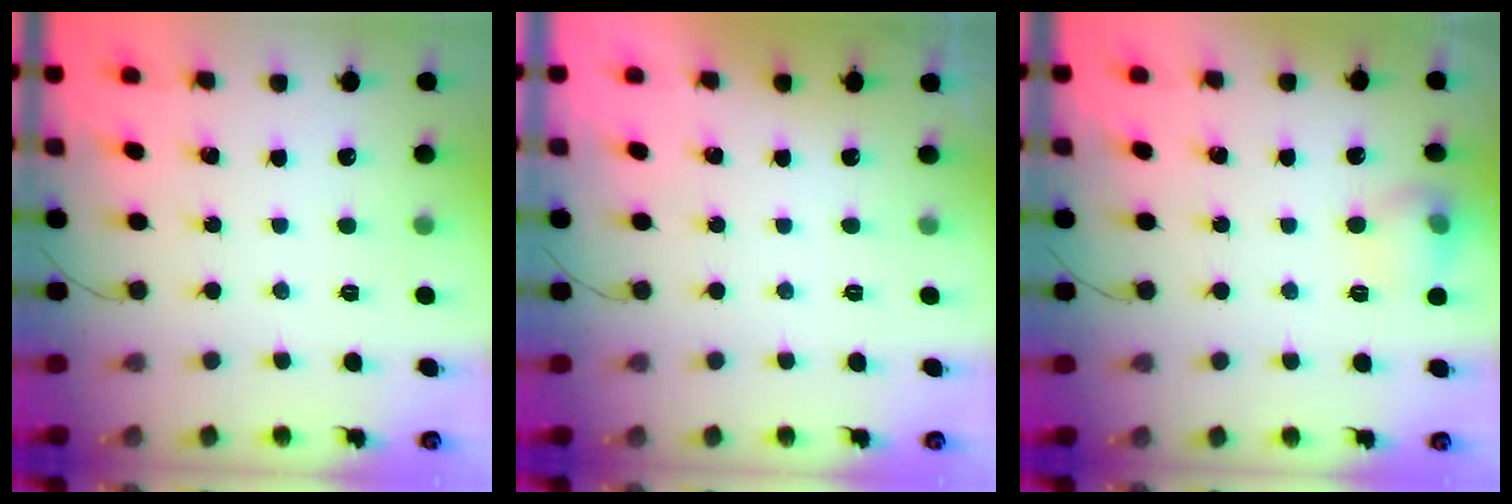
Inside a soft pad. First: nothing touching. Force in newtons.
{"total": 0.0}
{"total": 7.9, "press": 7.8, "slide": 1.0}